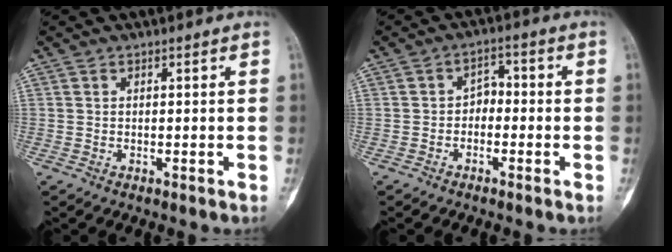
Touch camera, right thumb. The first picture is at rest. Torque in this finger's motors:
{"motor_torque": [-0.55, -0.17, 0.02, 0.04, 0.11]}